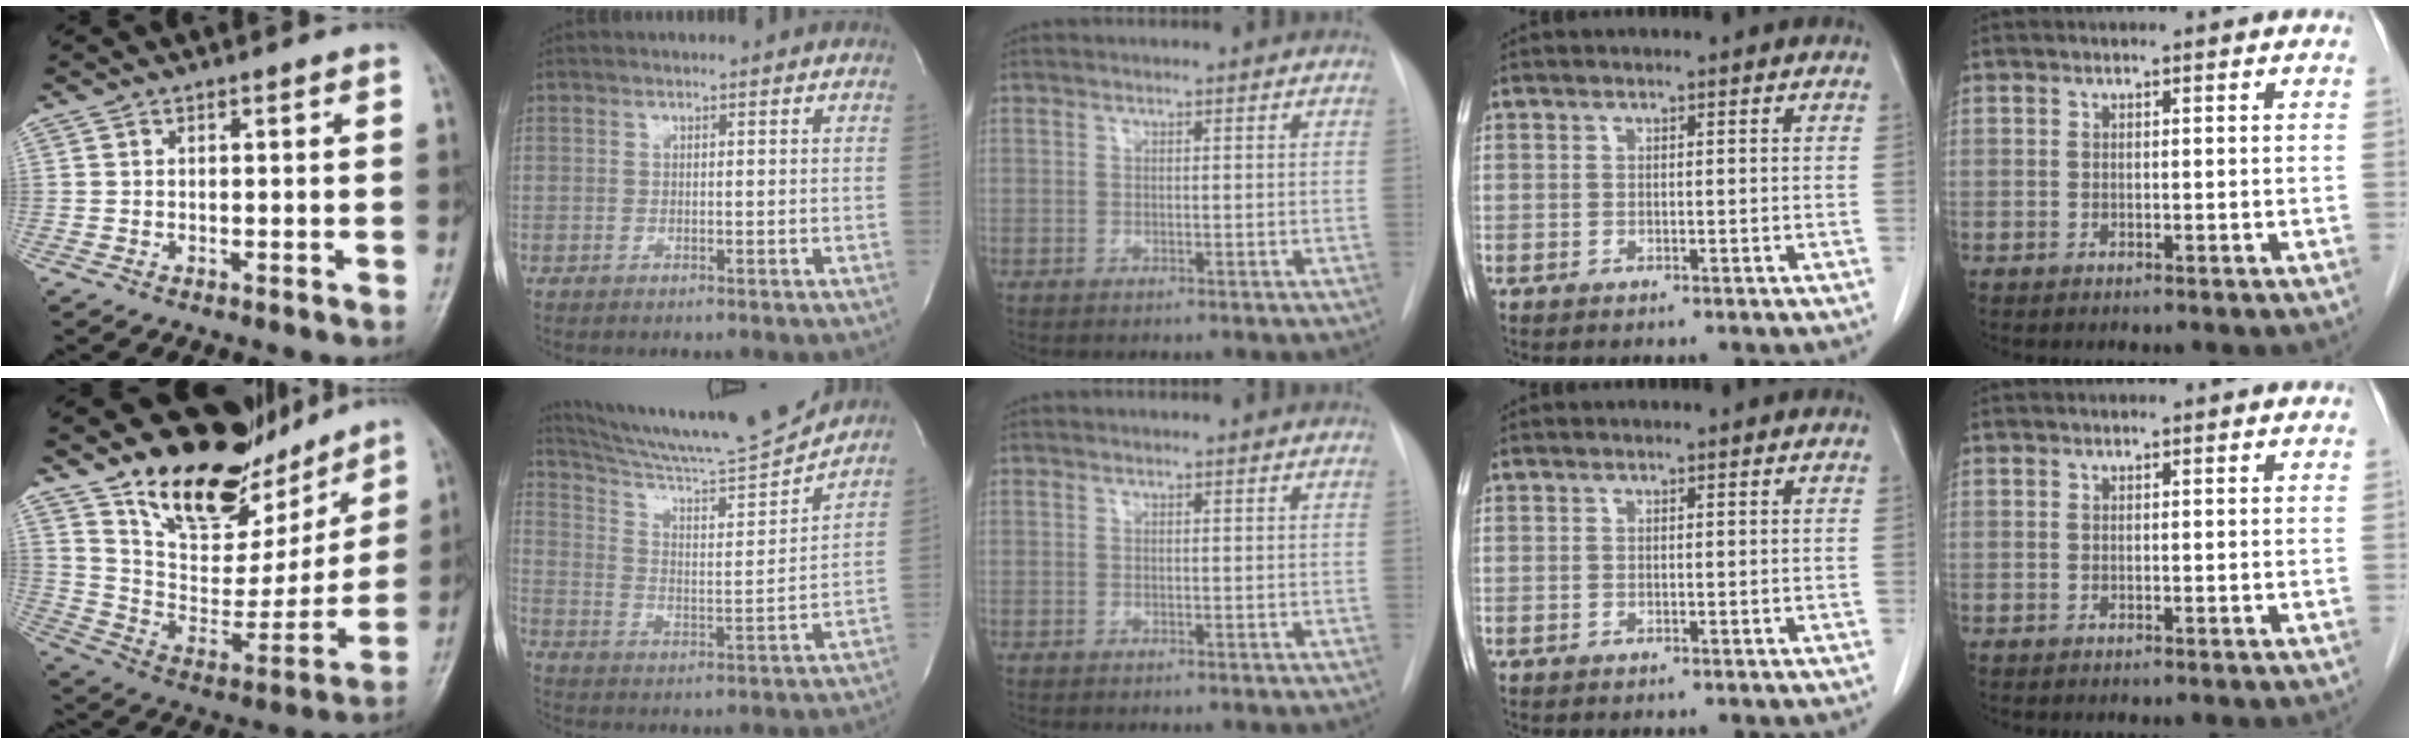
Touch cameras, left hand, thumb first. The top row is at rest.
{"thumb": {"total": 21.7, "force": [16.5, 10.1, 9.8], "torque": [-0.090, -0.094, 0.276]}, "index": {"total": 15.9, "force": [15.2, -1.6, 4.4], "torque": [-0.087, -0.040, 0.241]}}